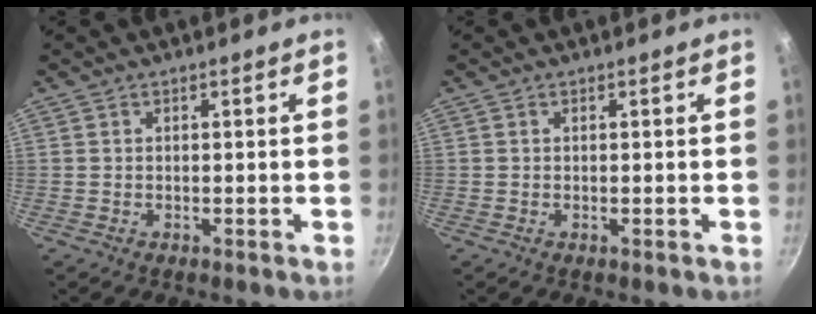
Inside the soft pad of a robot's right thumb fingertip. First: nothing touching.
{"total": 0.0}